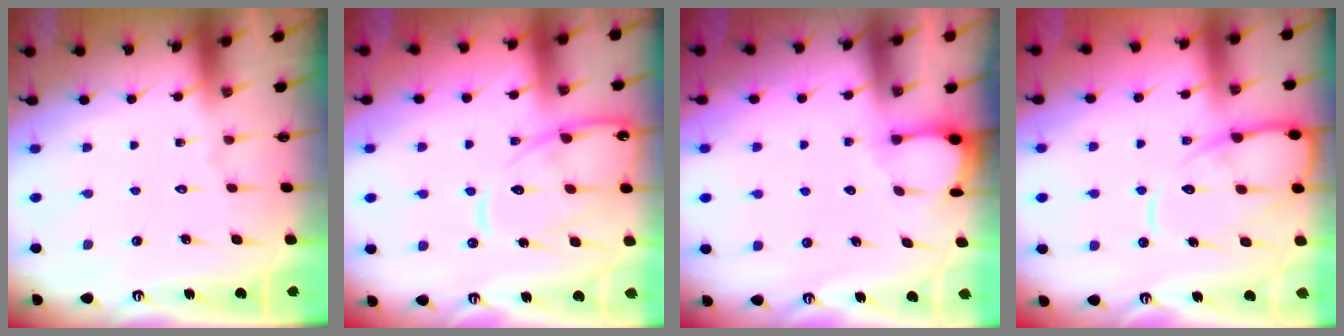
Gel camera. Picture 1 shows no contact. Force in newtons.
{"total": 13.3, "press": 13.3, "slide": 1.3}
{"total": 2.4, "press": 2.3, "slide": 0.4}
{"total": 11.6, "press": 11.6, "slide": 1.0}